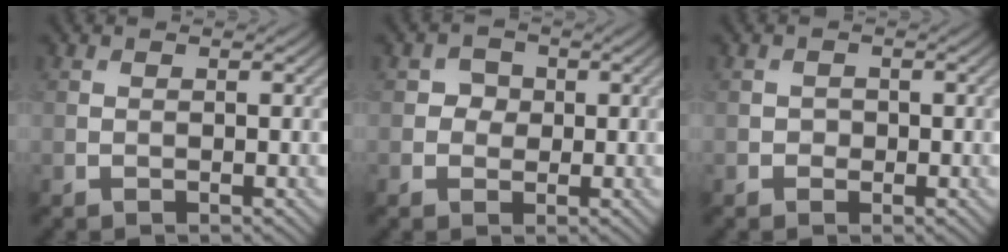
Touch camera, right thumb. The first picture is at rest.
{"total": 2.1, "force": [0.1, 2.0, 0.6], "torque": [-0.006, 0.001, -0.003]}
{"total": 1.0, "force": [-0.3, 0.9, 0.2], "torque": [0.001, -0.004, -0.008]}